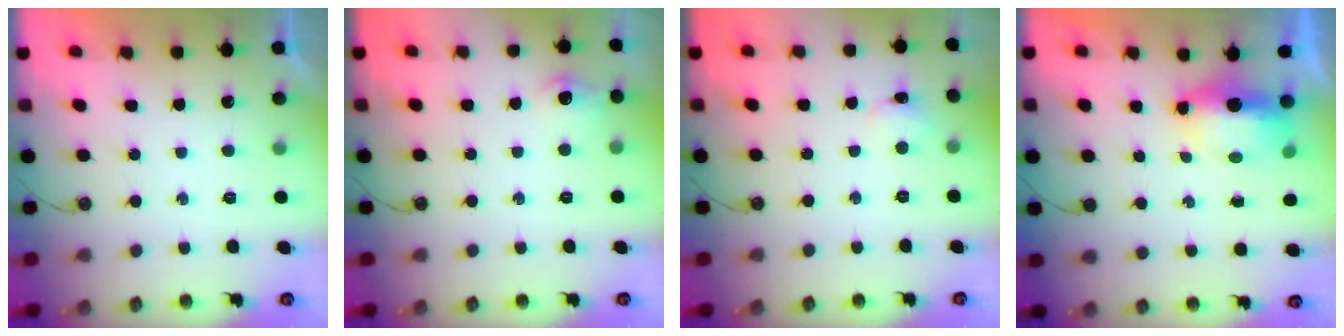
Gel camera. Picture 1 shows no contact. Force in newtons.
{"total": 7.1, "press": 7.1, "slide": 0.5}
{"total": 1.7, "press": 1.6, "slide": 0.4}
{"total": 8.3, "press": 7.1, "slide": 4.2}